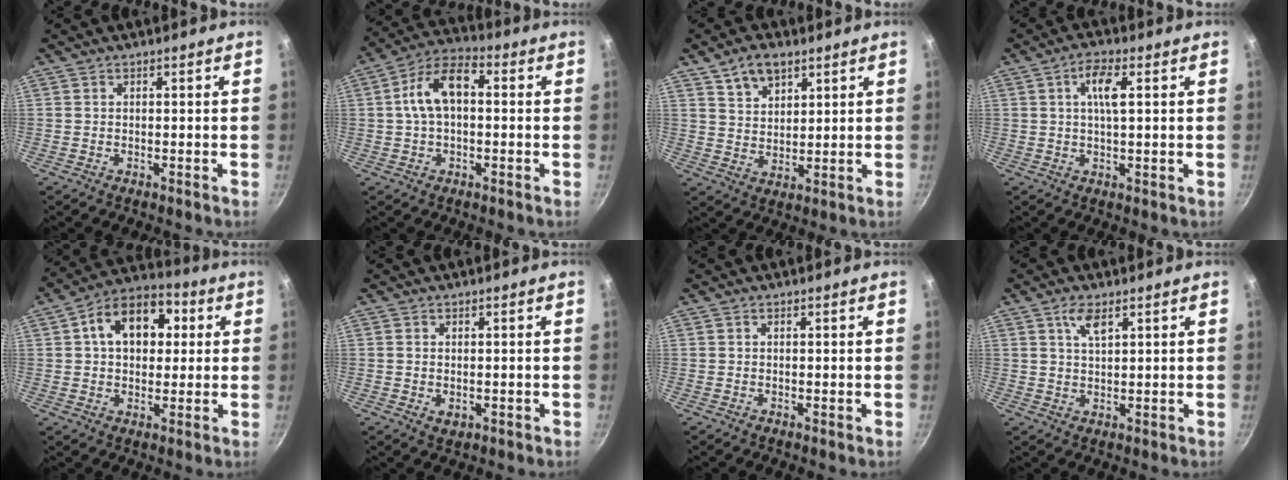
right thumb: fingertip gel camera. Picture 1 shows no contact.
{"total": 10.2, "force": [0.7, 6.0, 8.2], "torque": [-0.139, 0.035, 0.001]}
{"total": 7.6, "force": [4.6, 4.5, 4.0], "torque": [-0.048, -0.017, 0.088]}
{"total": 5.4, "force": [1.5, 1.7, 5.0], "torque": [-0.095, 0.004, 0.025]}
{"total": 14.1, "force": [3.3, 9.7, 9.7], "torque": [-0.113, 0.020, 0.034]}
{"total": 2.0, "force": [-0.1, 1.4, 1.4], "torque": [-0.023, -0.005, 0.000]}
{"total": 0.0}
{"total": 4.0, "force": [2.1, 1.6, 3.0], "torque": [-0.051, -0.009, 0.042]}